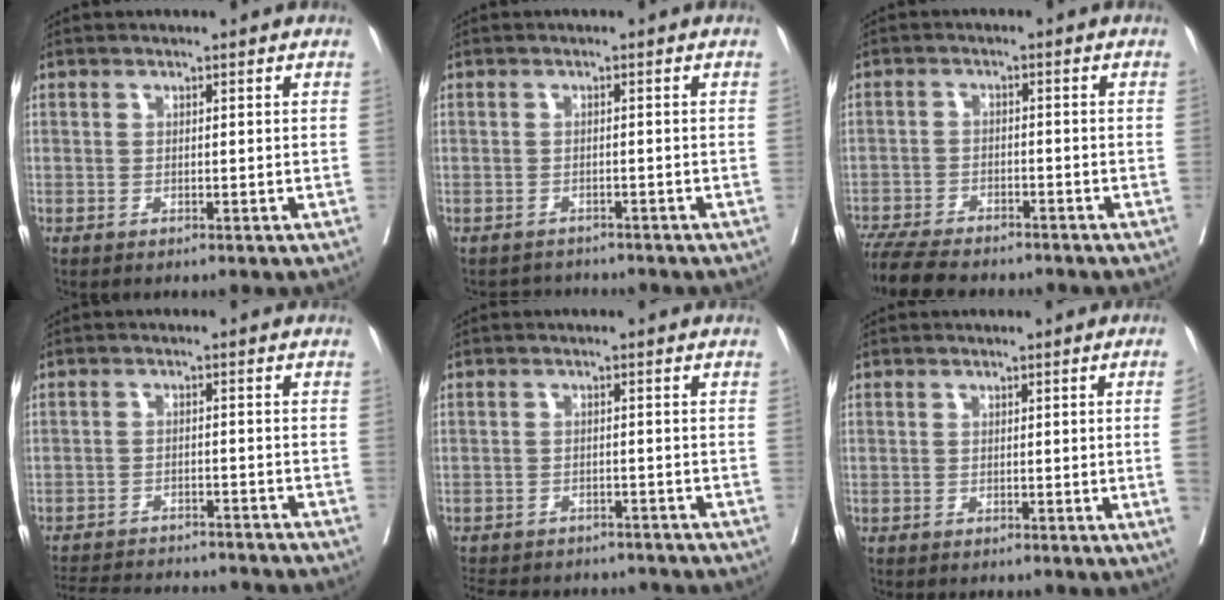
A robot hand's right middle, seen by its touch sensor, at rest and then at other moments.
{"total": 3.1, "force": [-2.9, 0.7, -0.5], "torque": [0.010, -0.004, -0.046]}
{"total": 11.3, "force": [-9.7, 2.7, 5.0], "torque": [-0.089, -0.017, -0.154]}
{"total": 17.1, "force": [-16.0, 2.8, 5.5], "torque": [-0.127, -0.014, -0.215]}
{"total": 14.7, "force": [-13.0, 5.2, 4.3], "torque": [-0.102, 0.002, -0.165]}
{"total": 2.4, "force": [-0.4, -1.1, 2.1], "torque": [-0.025, -0.004, -0.004]}